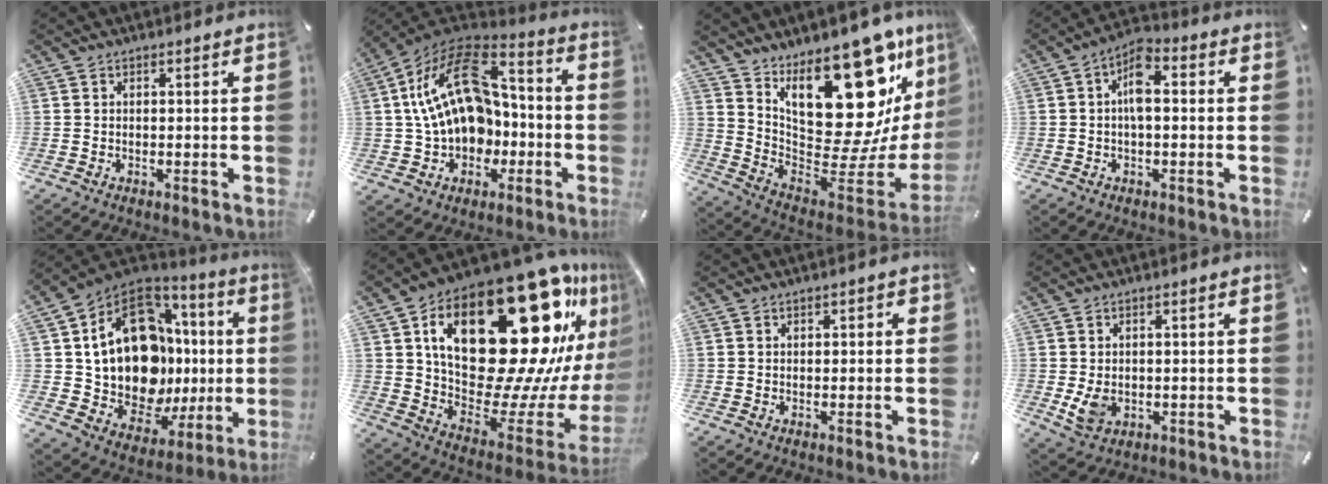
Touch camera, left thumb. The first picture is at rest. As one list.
[{"total": 21.0, "force": [2.0, 15.7, 13.9], "torque": [-0.262, -0.005, 0.041]}, {"total": 27.7, "force": [13.6, 14.5, 19.2], "torque": [-0.218, -0.128, 0.259]}, {"total": 6.6, "force": [0.2, 3.3, 5.7], "torque": [-0.098, 0.010, -0.001]}, {"total": 22.9, "force": [3.3, 15.1, 16.9], "torque": [-0.332, -0.054, 0.079]}, {"total": 42.0, "force": [16.1, 19.8, 33.4], "torque": [-0.496, -0.137, 0.311]}, {"total": 0.7, "force": [0.0, 0.6, 0.4], "torque": [-0.007, 0.005, -0.003]}, {"total": 4.6, "force": [-0.3, 3.6, 2.8], "torque": [-0.061, -0.004, -0.006]}]